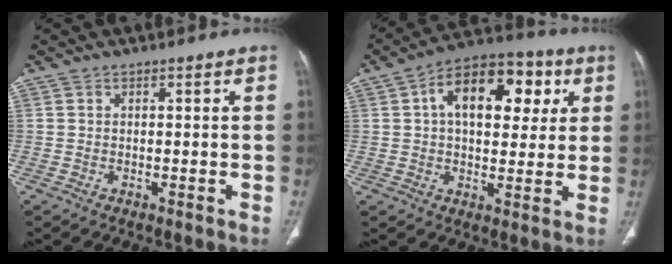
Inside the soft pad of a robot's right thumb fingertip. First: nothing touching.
{"total": 16.8, "force": [4.7, 9.7, 12.8], "torque": [-0.153, 0.014, 0.064]}